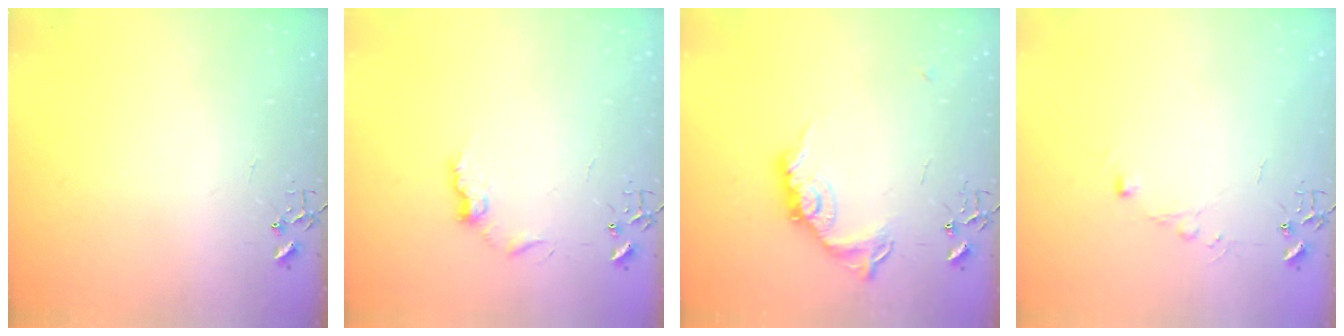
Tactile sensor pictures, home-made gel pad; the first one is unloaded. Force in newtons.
{"total": 7.8, "press": 7.8, "slide": 0.4}
{"total": 14.2, "press": 14.2, "slide": 0.6}
{"total": 4.4, "press": 4.4, "slide": 0.5}